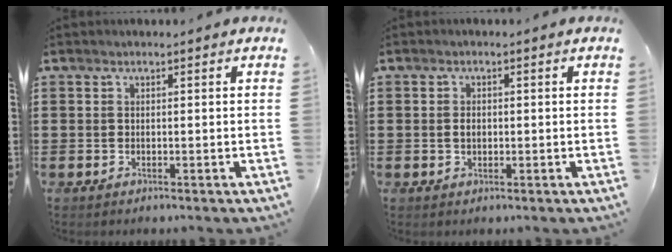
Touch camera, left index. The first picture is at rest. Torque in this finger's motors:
{"motor_torque": [0.52, 0.13, 0.21, 0.01]}